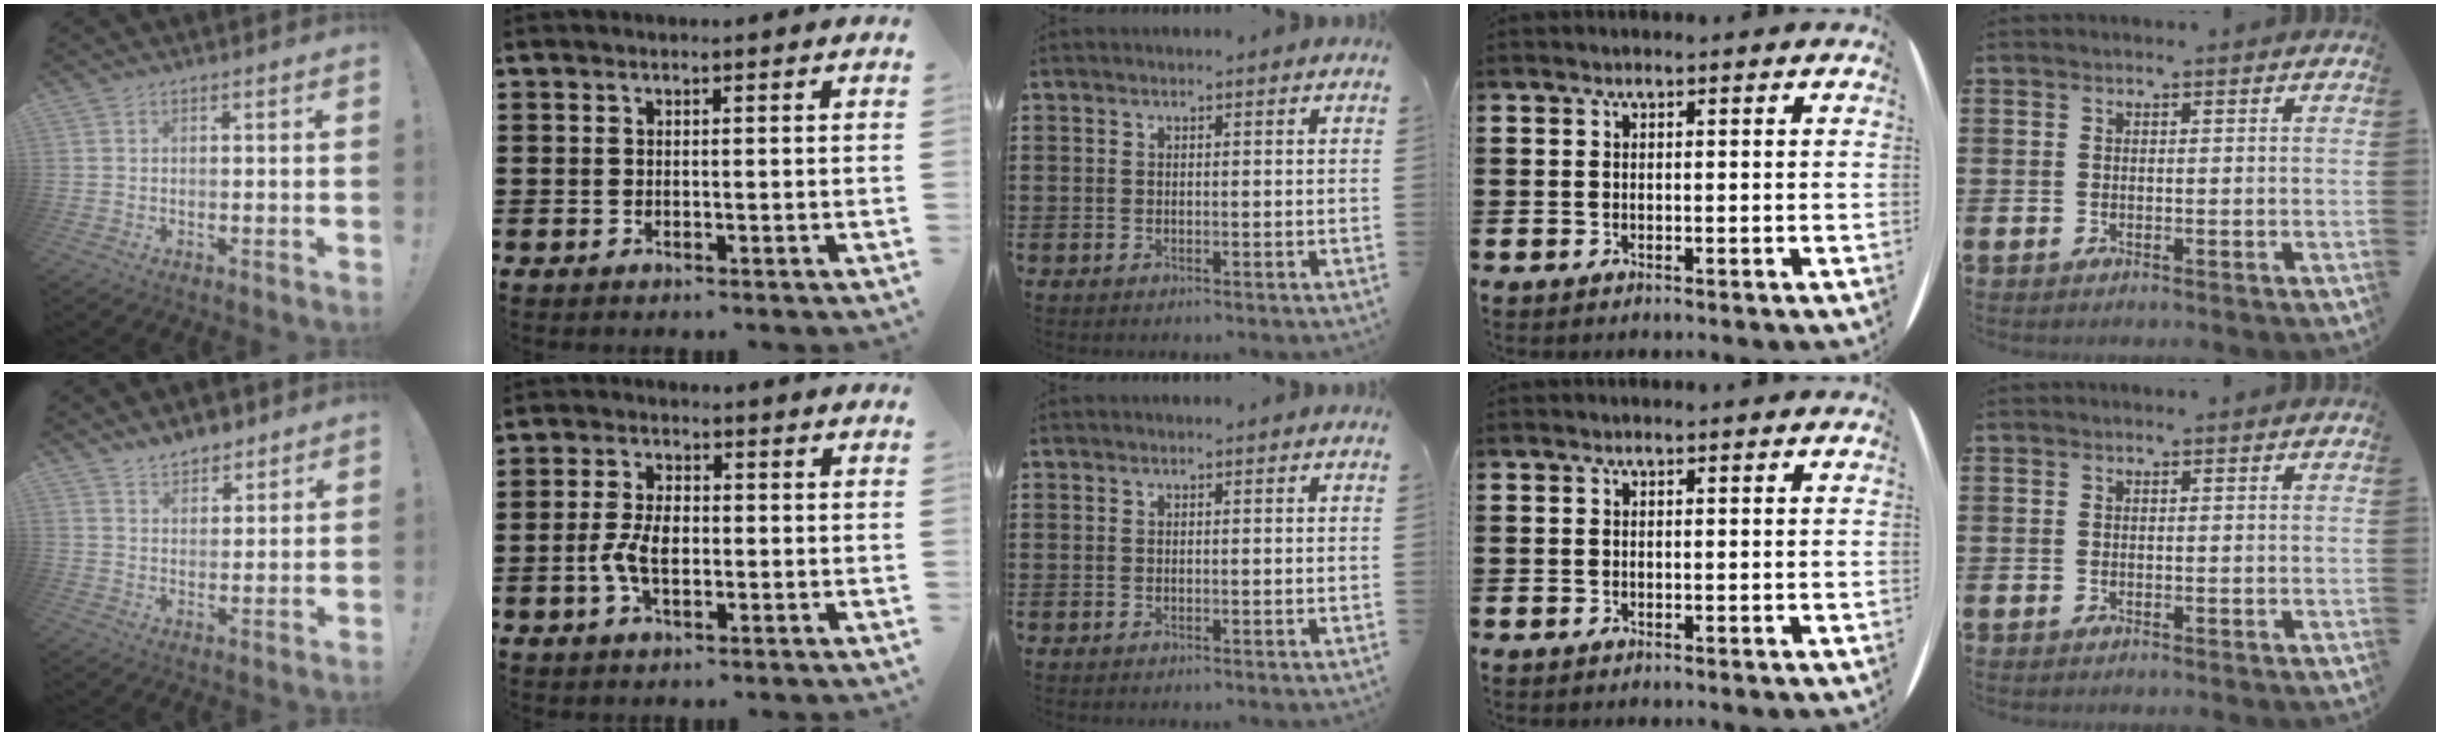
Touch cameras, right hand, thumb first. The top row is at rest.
{"thumb": {"total": 6.0, "force": [5.4, 2.6, 0.9], "torque": [-0.006, -0.038, 0.100]}, "index": {"total": 5.1, "force": [-1.0, 2.8, 4.2], "torque": [-0.103, -0.001, -0.026]}}